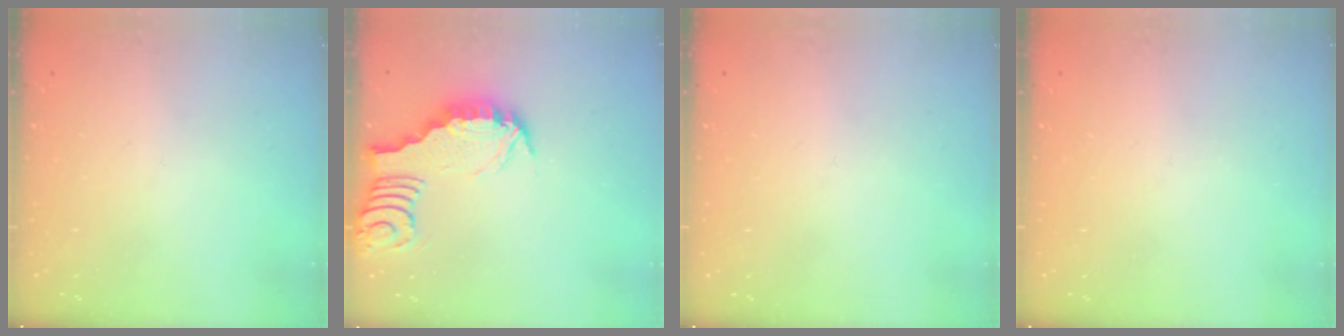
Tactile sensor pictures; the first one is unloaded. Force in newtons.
{"total": 3.3, "press": 3.2, "slide": 0.4}
{"total": 0.0}
{"total": 0.0}